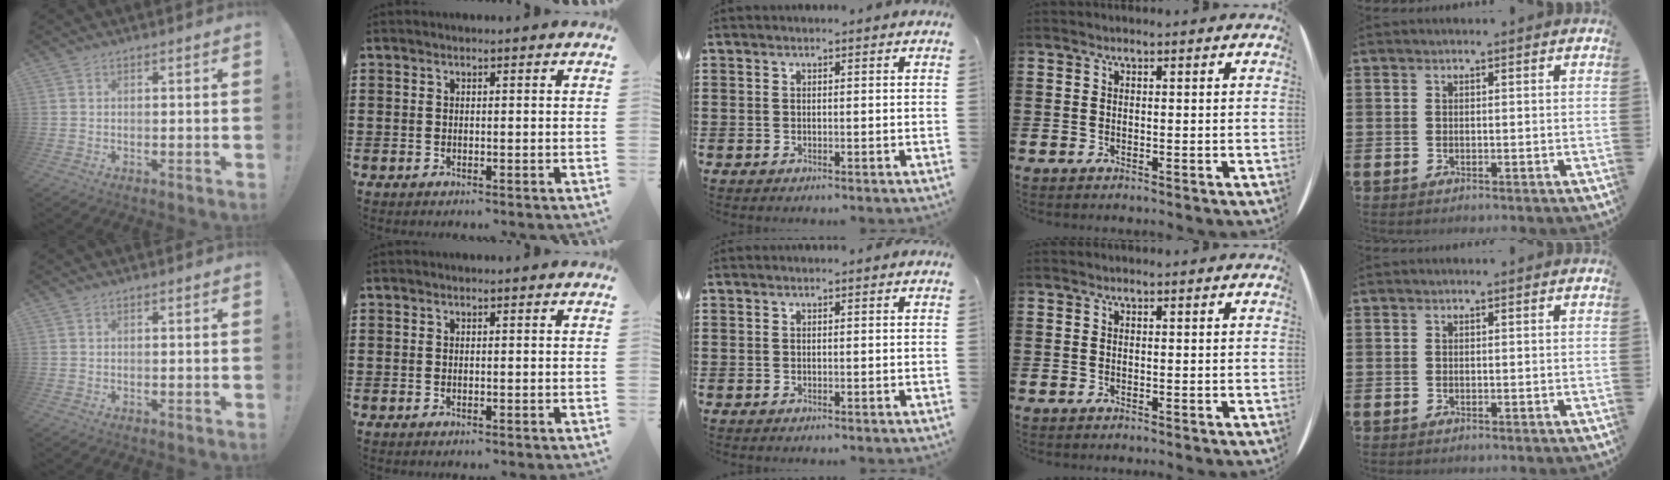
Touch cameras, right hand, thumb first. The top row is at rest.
{}